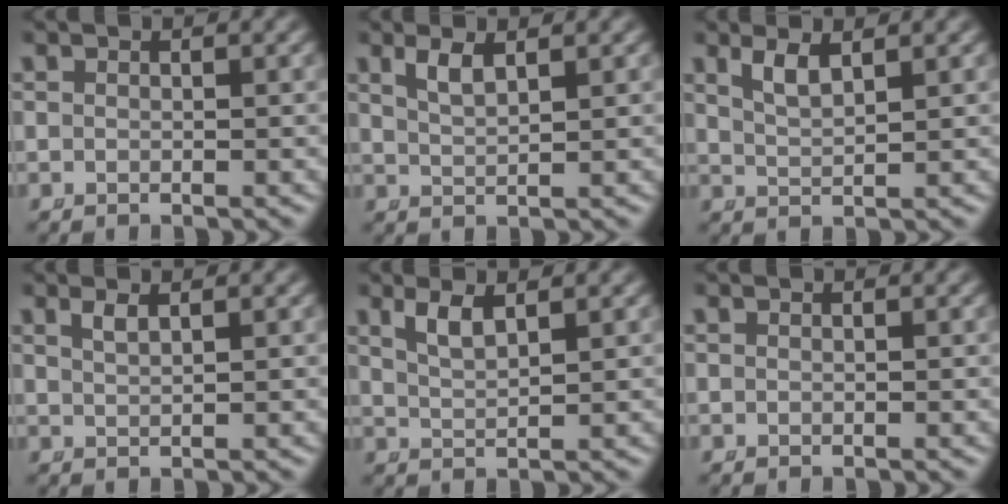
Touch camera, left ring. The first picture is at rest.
{"total": 1.7, "force": [1.1, 0.0, 1.2], "torque": [-0.027, -0.006, 0.031]}
{"total": 2.0, "force": [1.3, 0.3, 1.5], "torque": [-0.036, -0.007, 0.033]}
{"total": 1.1, "force": [0.7, -0.4, 0.6], "torque": [-0.011, -0.003, 0.022]}
{"total": 2.0, "force": [1.3, 0.3, 1.5], "torque": [-0.036, -0.007, 0.034]}
{"total": 0.0}